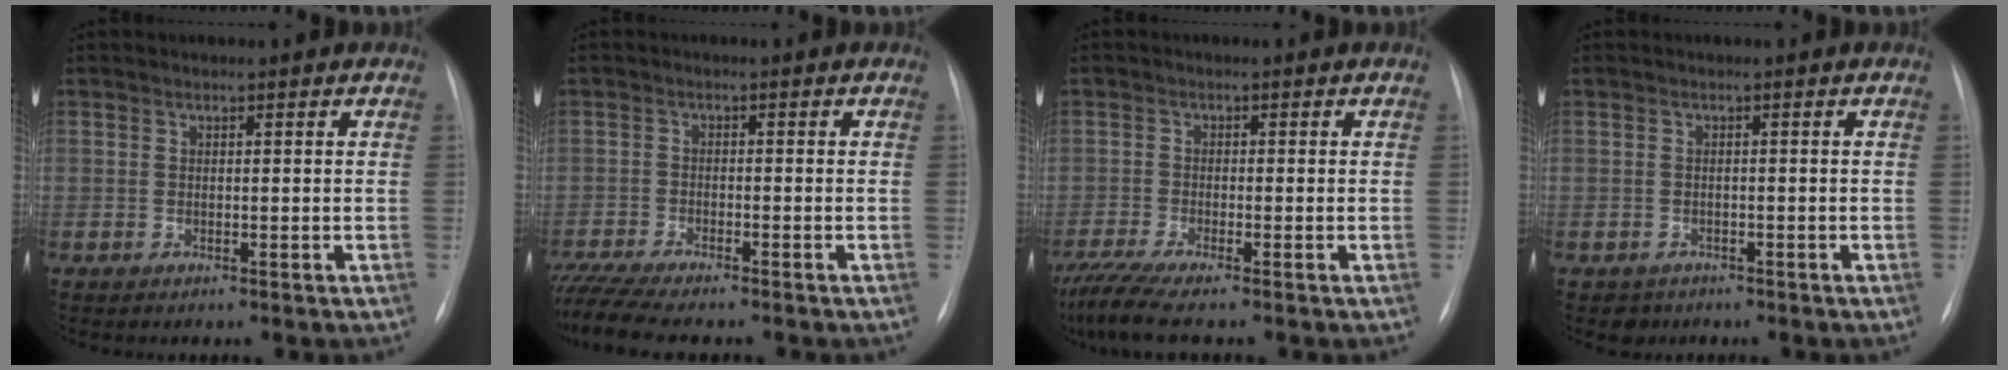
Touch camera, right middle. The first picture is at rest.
{"total": 9.0, "force": [-7.8, 0.7, 4.3], "torque": [-0.073, -0.013, -0.126]}
{"total": 5.8, "force": [-4.6, -0.4, 3.6], "torque": [-0.071, -0.019, -0.083]}
{"total": 1.7, "force": [-1.2, 1.3, -0.1], "torque": [-0.002, 0.004, -0.016]}